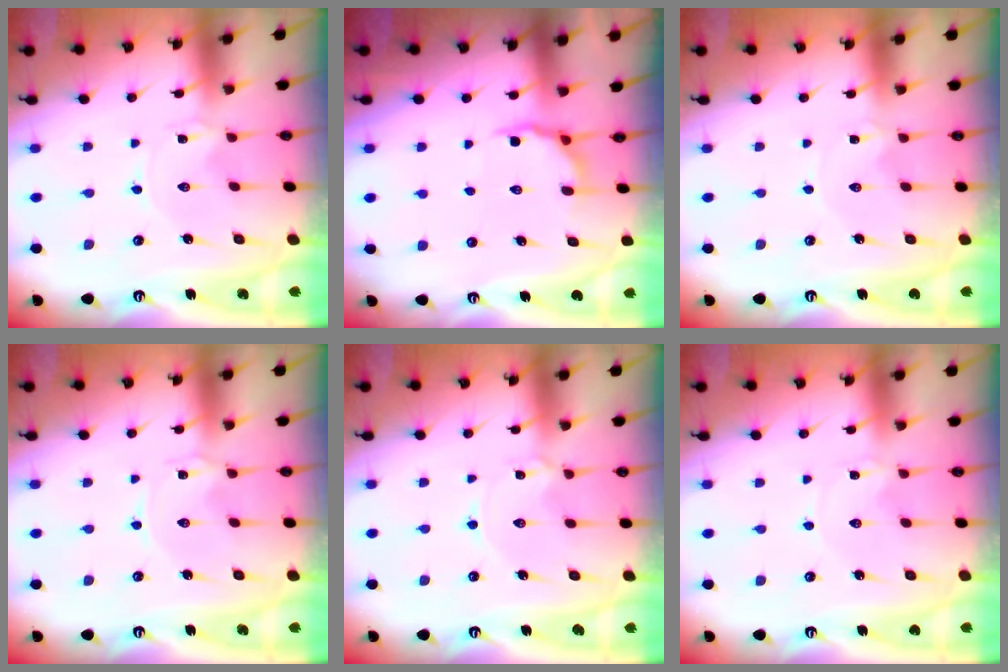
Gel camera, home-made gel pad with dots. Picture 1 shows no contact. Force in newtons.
{"total": 5.6, "press": 5.1, "slide": 2.3}
{"total": 1.1, "press": 1.1, "slide": 0.1}
{"total": 0.0}
{"total": 2.2, "press": 2.2, "slide": 0.2}
{"total": 0.6, "press": 0.6, "slide": 0.1}